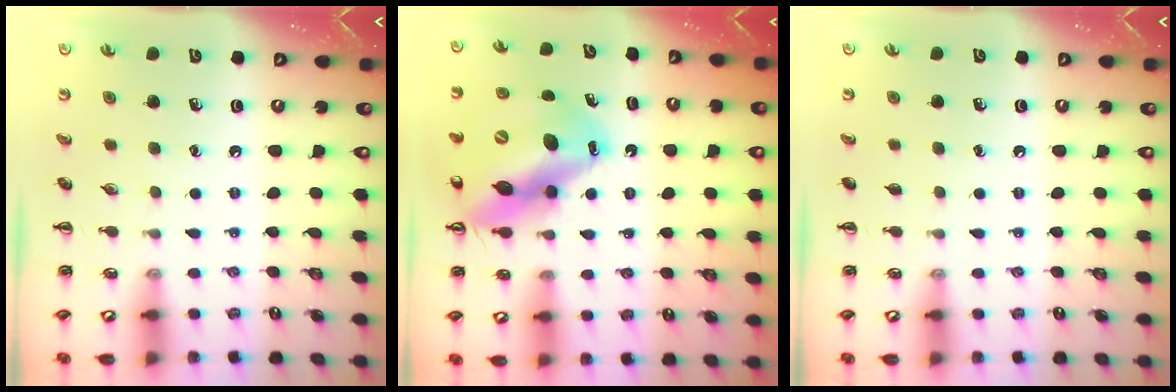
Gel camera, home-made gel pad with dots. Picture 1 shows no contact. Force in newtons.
{"total": 17.0, "press": 16.2, "slide": 5.1}
{"total": 0.0}